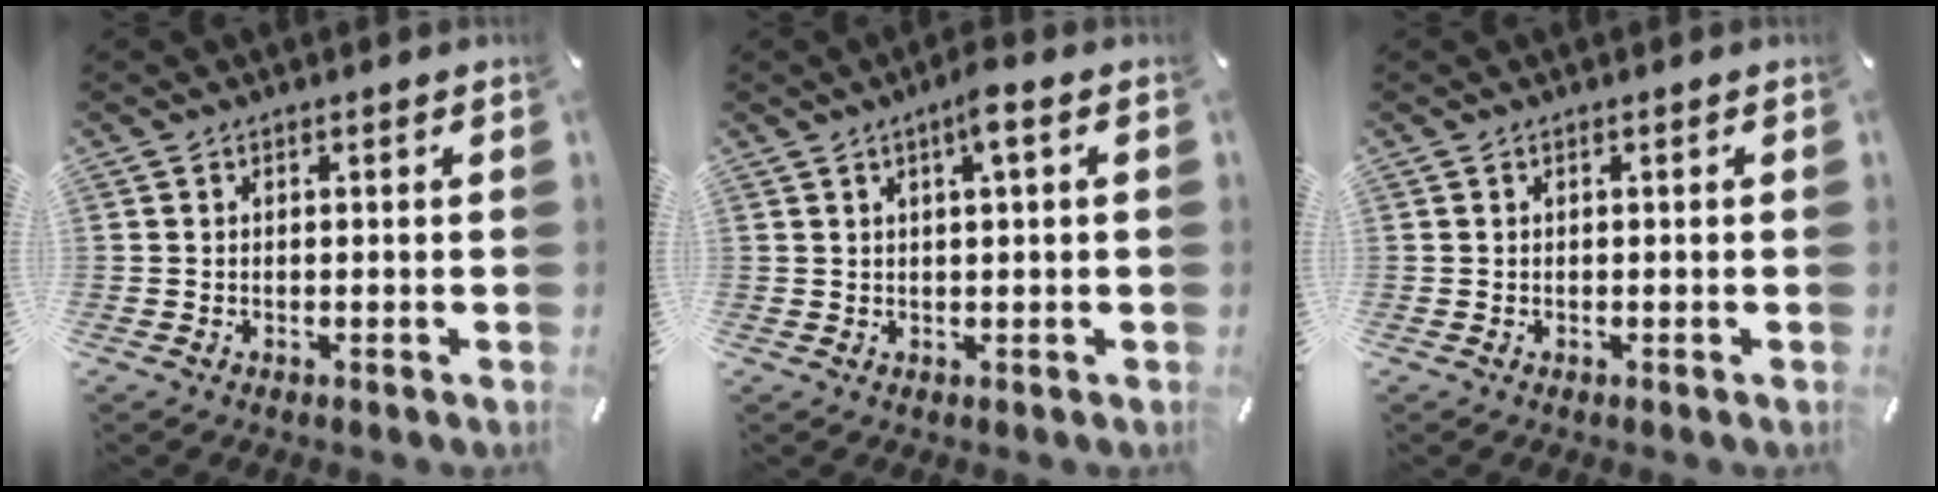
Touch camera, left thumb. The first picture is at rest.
{"total": 3.9, "force": [1.9, 0.5, 3.3], "torque": [-0.060, -0.001, 0.030]}
{"total": 0.0}